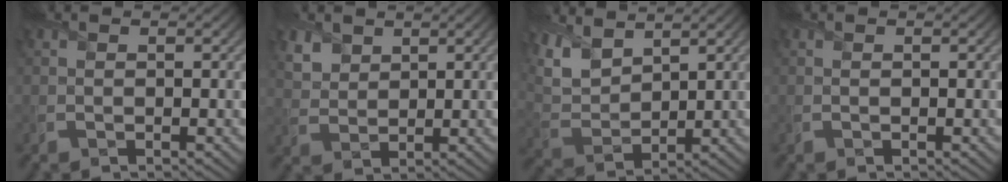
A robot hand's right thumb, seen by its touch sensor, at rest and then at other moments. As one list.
[{"total": 3.7, "force": [2.5, 2.3, 1.3], "torque": [-0.045, -0.004, 0.056]}, {"total": 7.6, "force": [5.3, 3.3, 4.3], "torque": [-0.120, 0.010, 0.107]}, {"total": 0.0}]